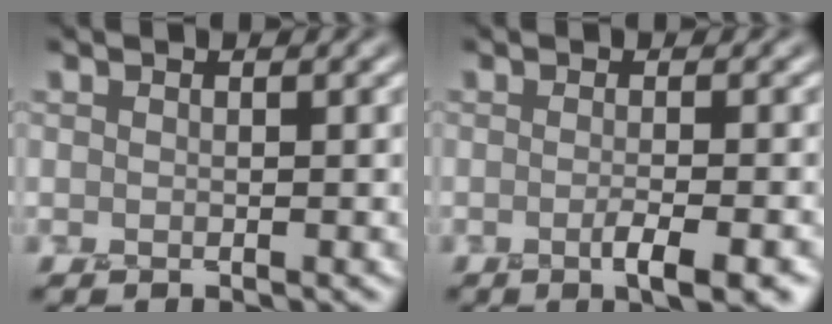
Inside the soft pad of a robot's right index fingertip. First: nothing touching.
{"total": 3.9, "force": [-1.4, 1.1, 3.5], "torque": [-0.046, -0.002, -0.024]}